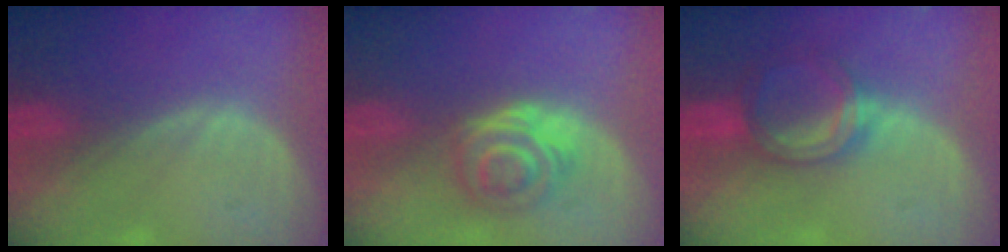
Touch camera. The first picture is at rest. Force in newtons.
{"total": 6.5, "press": 5.4, "slide": 3.7}
{"total": 5.2, "press": 5.0, "slide": 1.5}